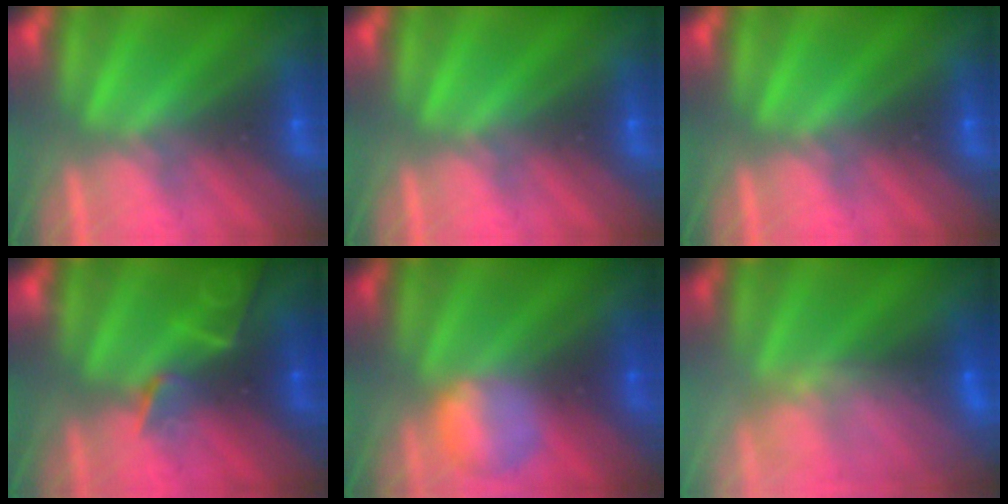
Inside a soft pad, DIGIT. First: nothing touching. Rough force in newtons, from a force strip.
{"total": 0.0}
{"total": 0.0}
{"total": 2.1}
{"total": 2.4}
{"total": 7.5}